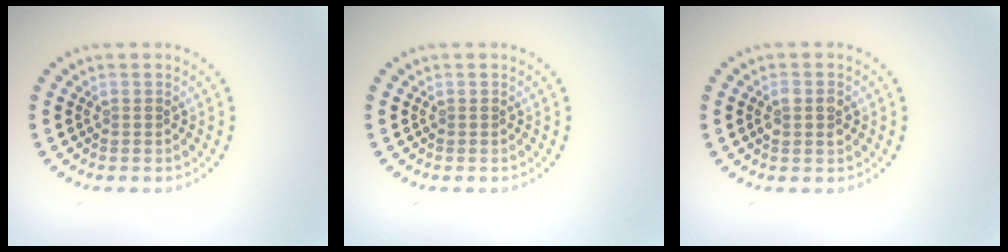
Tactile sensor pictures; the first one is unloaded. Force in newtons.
{"total": 0.0}
{"total": 1.6, "press": 1.6, "slide": 0.2}